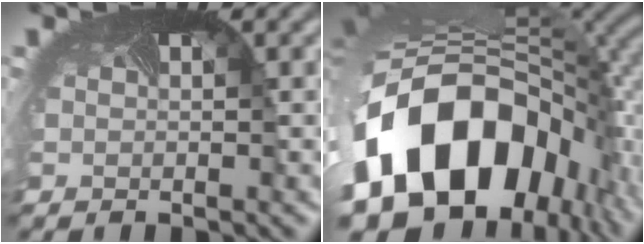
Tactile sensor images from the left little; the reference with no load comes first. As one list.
[{"total": 18.5, "force": [-5.8, 12.4, 12.4], "torque": [-0.284, -0.061, -0.087]}]